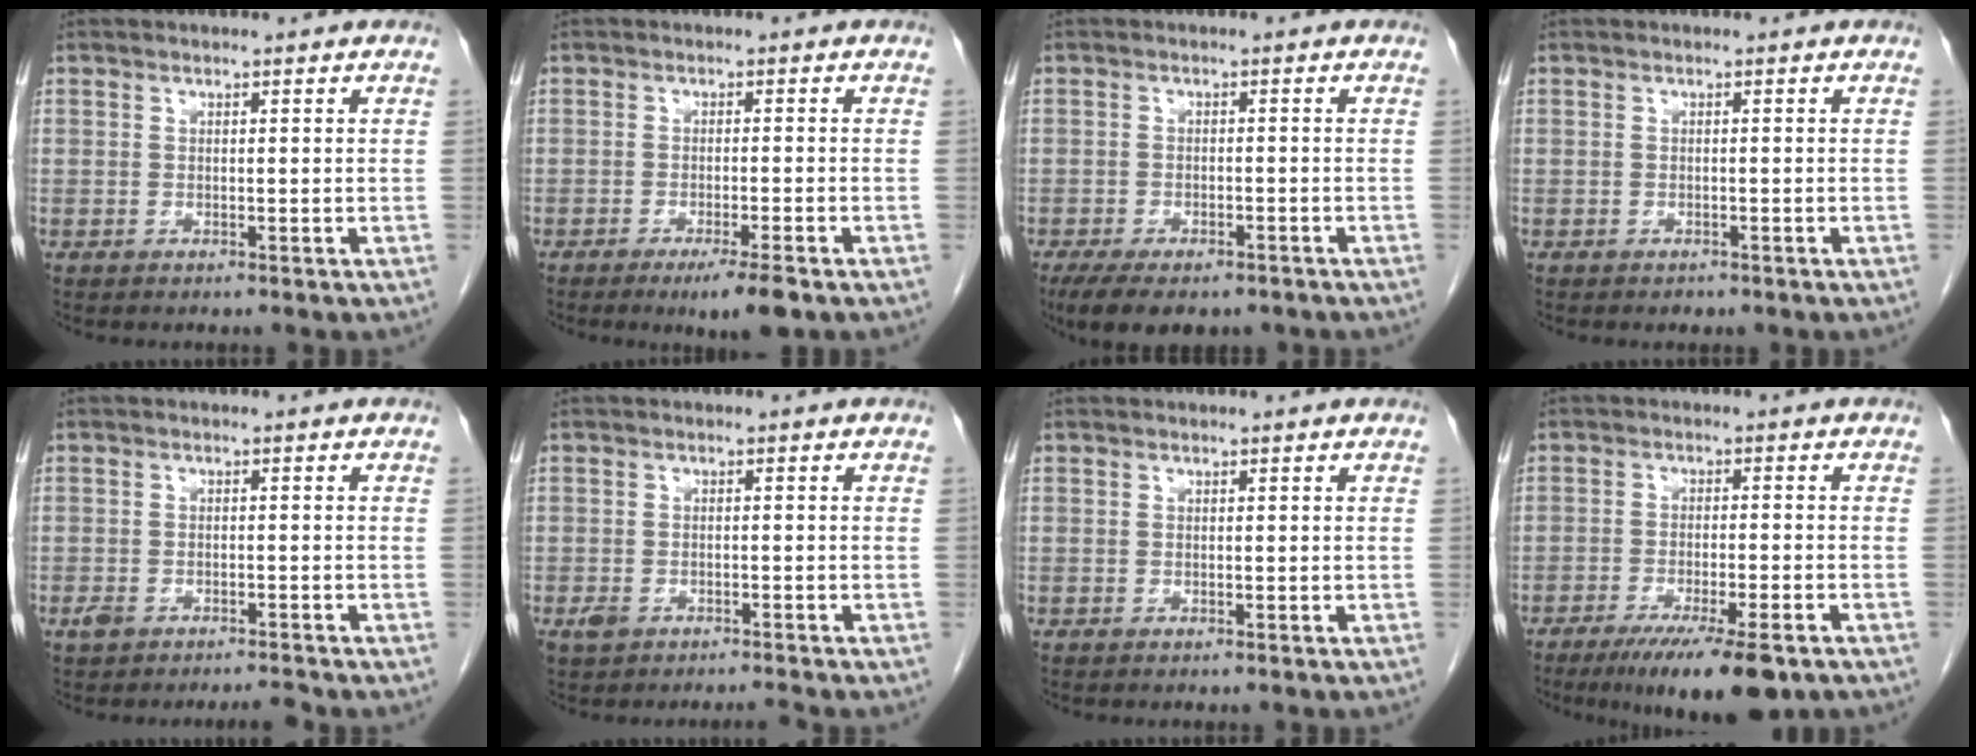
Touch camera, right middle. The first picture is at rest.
{"total": 5.1, "force": [-3.2, 0.1, 4.0], "torque": [-0.062, -0.015, -0.049]}
{"total": 9.3, "force": [-6.8, 3.8, 5.1], "torque": [-0.075, -0.008, -0.098]}
{"total": 0.7, "force": [-0.6, 0.4, 0.2], "torque": [-0.010, -0.001, -0.005]}
{"total": 2.4, "force": [-1.9, 0.6, 1.3], "torque": [-0.034, 0.000, -0.032]}
{"total": 2.2, "force": [-1.6, 0.7, 1.3], "torque": [-0.031, -0.003, -0.025]}
{"total": 0.0}
{"total": 11.7, "force": [-8.0, 1.8, 8.4], "torque": [-0.121, -0.022, -0.120]}